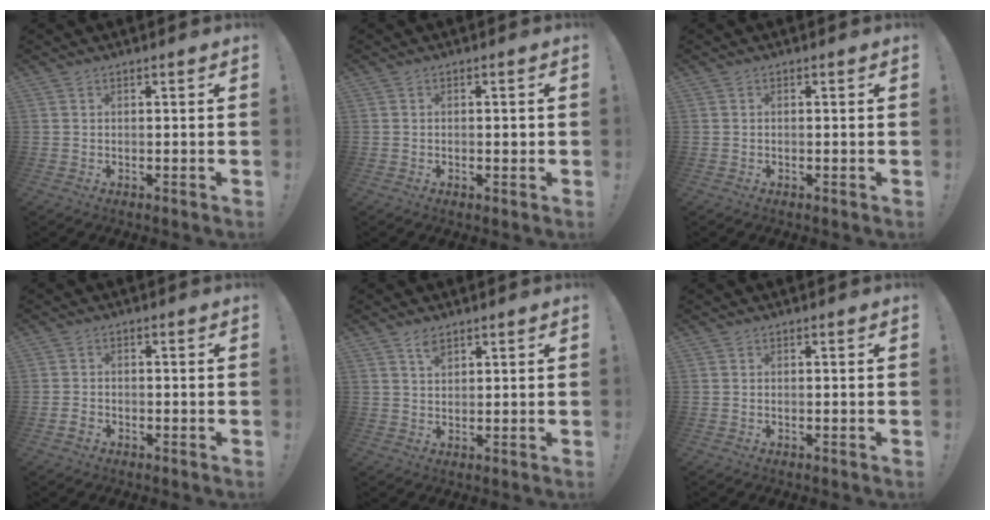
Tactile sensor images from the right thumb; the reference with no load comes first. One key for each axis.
{"total": 1.1, "fx": -0.2, "fy": 0.8, "fz": 0.8, "tx": -0.006, "ty": 0.003, "tz": -0.005}
{"total": 0.0}
{"total": 2.4, "fx": -1.5, "fy": 1.5, "fz": 1.0, "tx": -0.012, "ty": 0.010, "tz": -0.027}
{"total": 3.4, "fx": 2.3, "fy": 1.5, "fz": 1.9, "tx": -0.021, "ty": -0.015, "tz": 0.039}
{"total": 0.0}